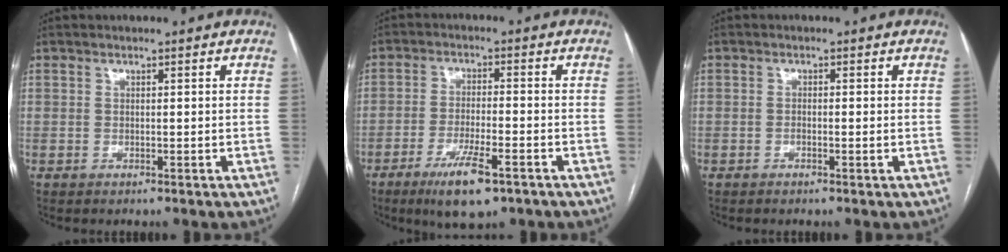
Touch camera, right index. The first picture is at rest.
{"total": 8.4, "force": [-5.0, 1.5, 6.6], "torque": [-0.122, -0.015, -0.082]}
{"total": 0.7, "force": [-0.2, 0.1, 0.6], "torque": [-0.011, 0.001, -0.004]}